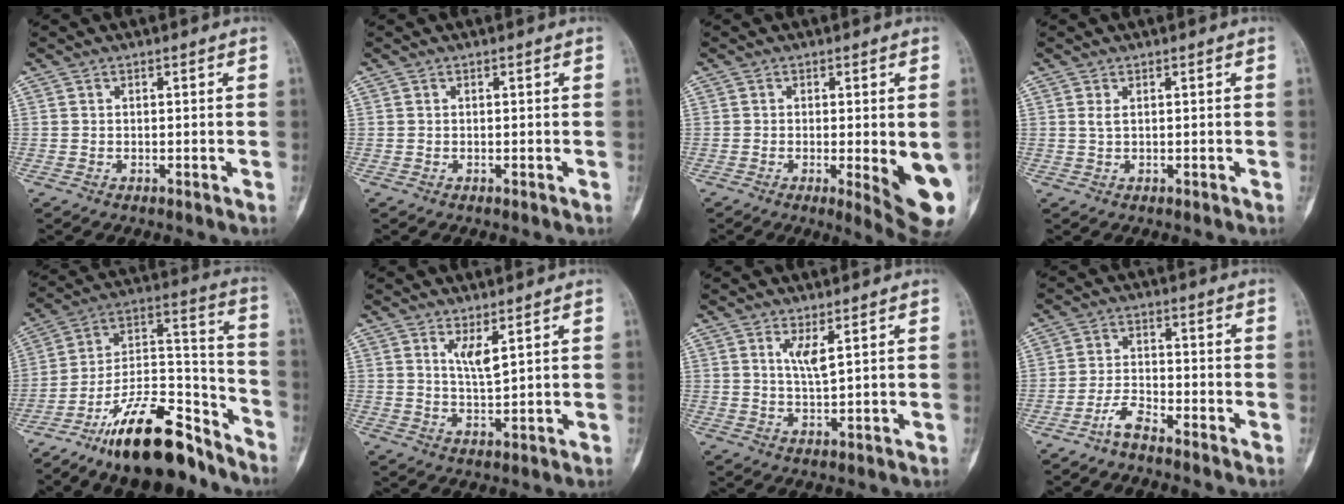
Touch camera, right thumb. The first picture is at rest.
{"total": 0.0}
{"total": 10.4, "force": [-2.1, 2.7, 9.8], "torque": [-0.117, -0.019, -0.023]}
{"total": 0.9, "force": [0.2, 0.1, 0.9], "torque": [-0.029, 0.007, 0.008]}
{"total": 21.8, "force": [-15.5, 8.2, 12.9], "torque": [-0.205, 0.107, -0.266]}
{"total": 3.9, "force": [2.1, 0.8, 3.1], "torque": [-0.061, -0.025, 0.047]}
{"total": 3.4, "force": [1.6, 0.5, 2.9], "torque": [-0.062, -0.019, 0.035]}
{"total": 3.8, "force": [-3.2, 0.8, 1.8], "torque": [-0.039, 0.019, -0.067]}